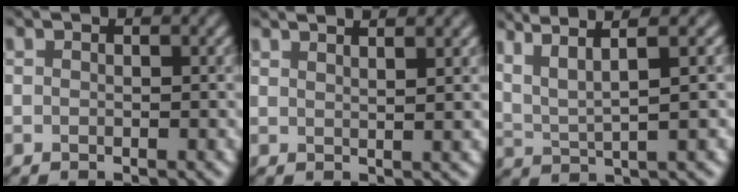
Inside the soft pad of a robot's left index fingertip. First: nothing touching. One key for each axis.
{"total": 4.4, "fx": 3.4, "fy": 1.3, "fz": 2.4, "tx": -0.001, "ty": 0.034, "tz": 0.015}
{"total": 5.6, "fx": 3.8, "fy": 0.7, "fz": 4.1, "tx": -0.084, "ty": 0.020, "tz": 0.078}